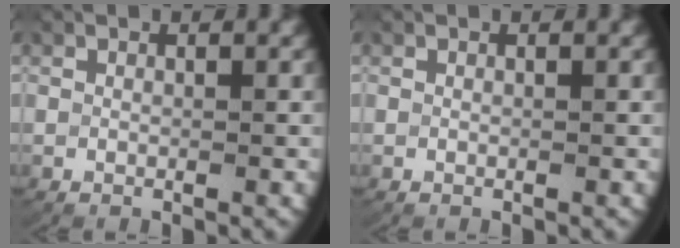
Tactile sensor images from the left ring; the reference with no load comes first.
{"total": 0.0}